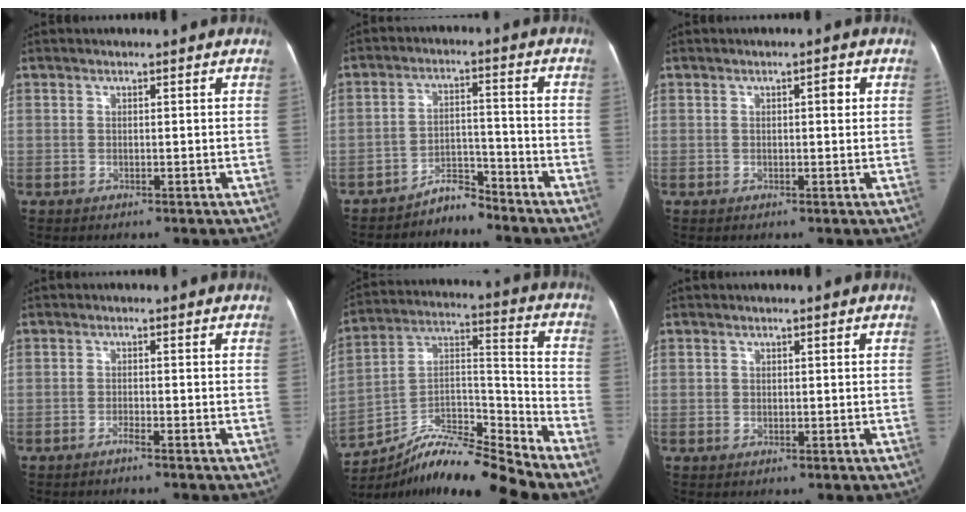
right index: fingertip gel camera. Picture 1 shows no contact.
{"total": 4.8, "force": [-4.6, 1.3, 0.7], "torque": [-0.007, 0.015, -0.077]}
{"total": 1.6, "force": [0.3, 0.7, 1.4], "torque": [-0.020, 0.012, 0.006]}
{"total": 1.2, "force": [-1.1, -0.1, 0.5], "torque": [-0.010, 0.001, -0.021]}
{"total": 15.2, "force": [-13.8, -0.1, 6.5], "torque": [-0.105, 0.059, -0.236]}
{"total": 0.8, "force": [0.1, 0.8, 0.2], "torque": [-0.002, 0.010, 0.002]}